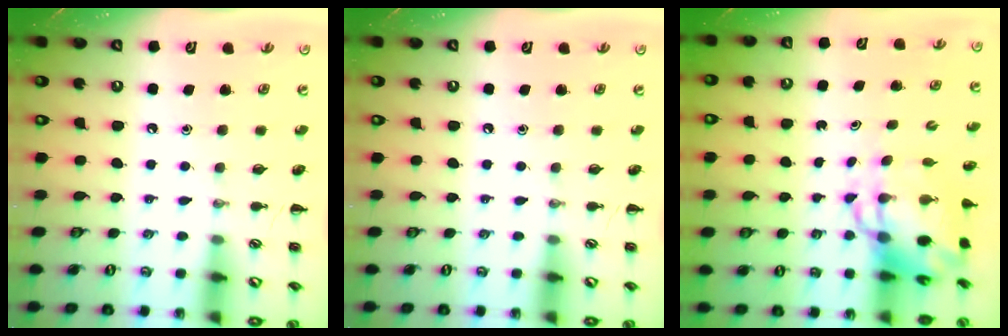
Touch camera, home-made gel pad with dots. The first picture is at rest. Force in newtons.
{"total": 0.0}
{"total": 7.7, "press": 7.4, "slide": 2.0}